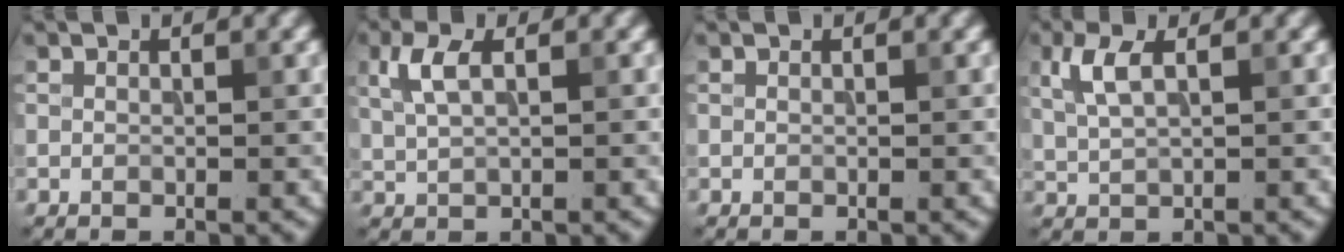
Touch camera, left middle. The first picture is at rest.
{"total": 2.8, "force": [1.1, 1.2, 2.3], "torque": [-0.052, 0.004, 0.023]}
{"total": 0.0}
{"total": 2.8, "force": [1.2, 1.1, 2.3], "torque": [-0.056, 0.003, 0.025]}